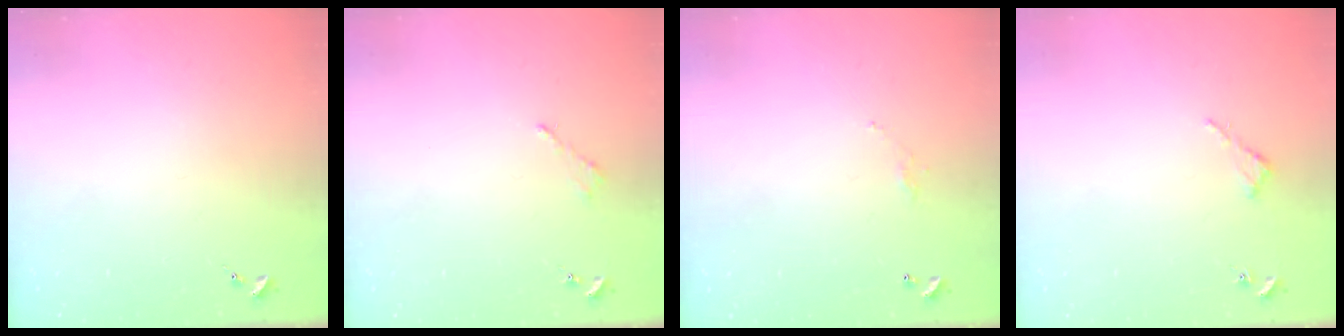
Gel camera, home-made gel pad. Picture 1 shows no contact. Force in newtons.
{"total": 2.6, "press": 2.5, "slide": 0.3}
{"total": 3.7, "press": 3.7, "slide": 0.1}
{"total": 2.6, "press": 2.6, "slide": 0.2}